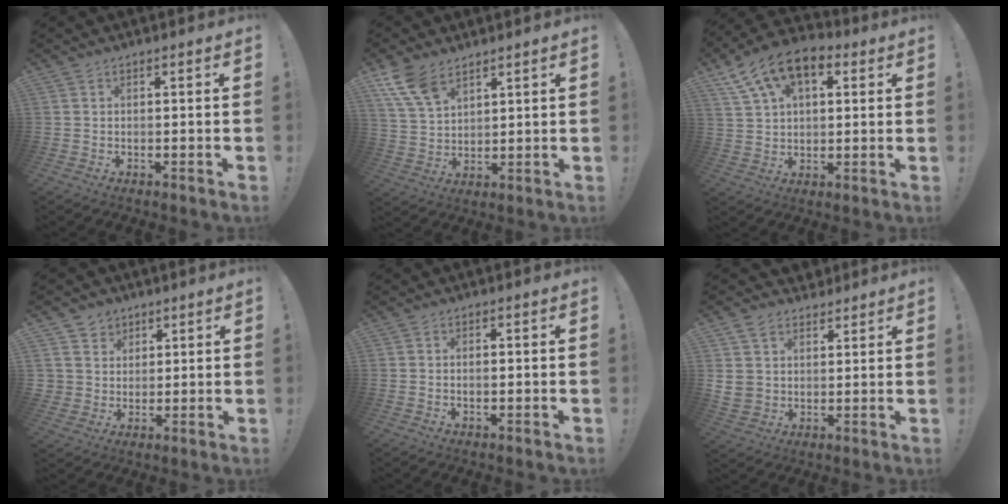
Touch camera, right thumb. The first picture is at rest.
{"total": 10.0, "force": [6.6, 5.1, 5.5], "torque": [-0.120, -0.029, 0.130]}
{"total": 13.7, "force": [6.9, 8.2, 8.6], "torque": [-0.158, -0.029, 0.132]}
{"total": 6.9, "force": [2.8, 6.3, 0.6], "torque": [-0.004, -0.020, 0.058]}
{"total": 1.0, "force": [-0.3, 0.4, 0.9], "torque": [-0.011, -0.001, -0.007]}
{"total": 8.4, "force": [5.1, 6.3, 2.2], "torque": [-0.046, -0.025, 0.106]}